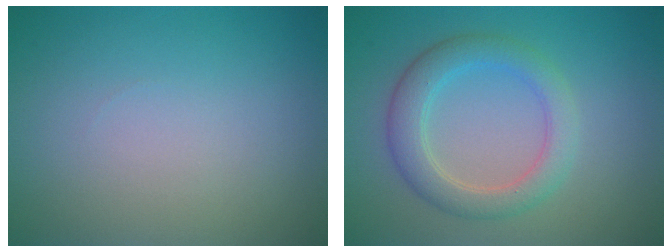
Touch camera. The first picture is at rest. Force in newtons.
{"total": 3.8, "press": 3.8, "slide": 0.2}